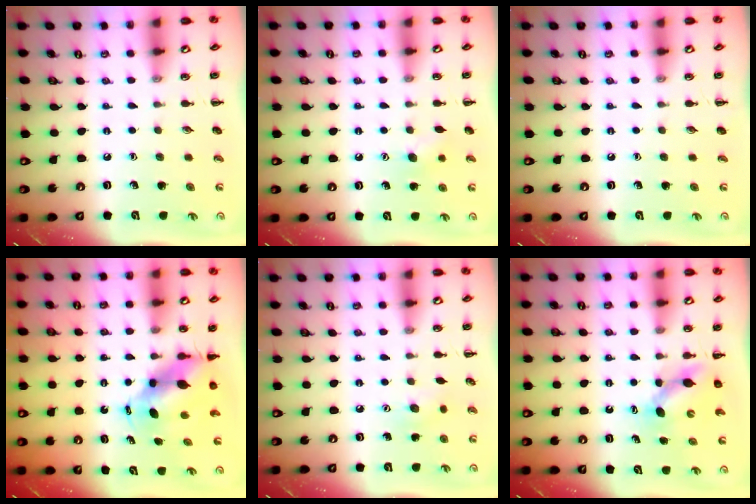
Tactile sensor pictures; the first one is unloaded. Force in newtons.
{"total": 7.2, "press": 7.1, "slide": 1.4}
{"total": 0.0}
{"total": 6.7, "press": 6.5, "slide": 1.4}
{"total": 3.9, "press": 3.7, "slide": 1.0}
{"total": 5.4, "press": 5.3, "slide": 1.0}